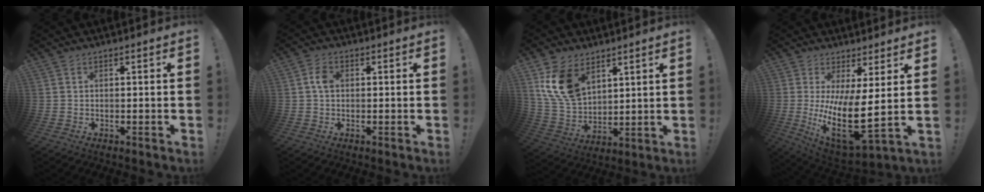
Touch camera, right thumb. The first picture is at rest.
{"total": 3.6, "force": [0.4, 2.3, 2.7], "torque": [-0.040, 0.006, 0.005]}
{"total": 14.0, "force": [7.3, 9.0, 7.8], "torque": [-0.155, -0.031, 0.144]}
{"total": 15.6, "force": [1.4, 4.6, 14.9], "torque": [-0.275, -0.049, 0.030]}